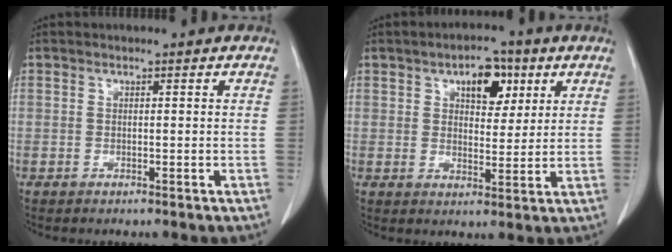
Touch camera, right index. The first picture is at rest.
{"total": 6.9, "force": [3.3, 3.6, 4.9], "torque": [-0.069, 0.011, 0.050]}